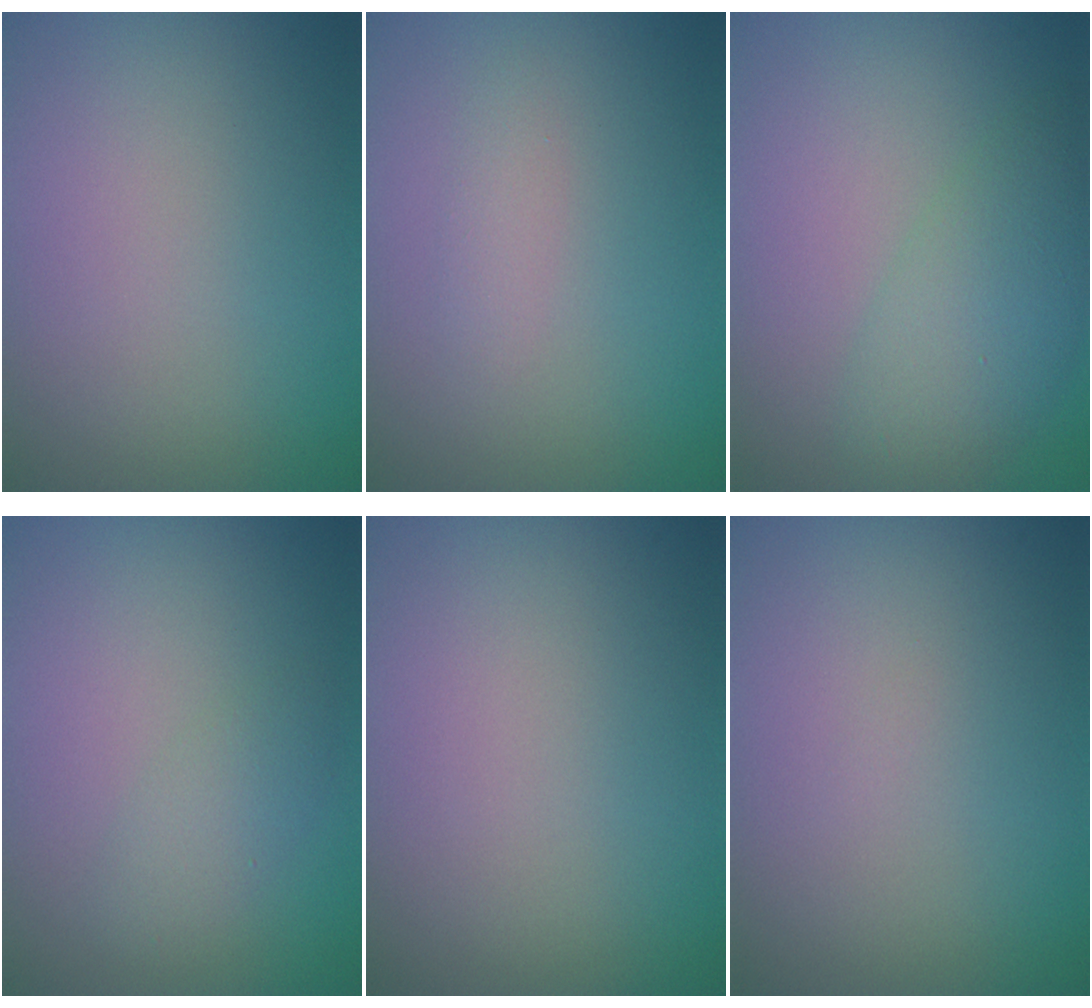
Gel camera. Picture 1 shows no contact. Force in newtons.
{"total": 1.1, "press": 1.1, "slide": 0.0}
{"total": 4.5, "press": 4.5, "slide": 0.2}
{"total": 1.9, "press": 1.9, "slide": 0.0}
{"total": 0.0}
{"total": 0.0}